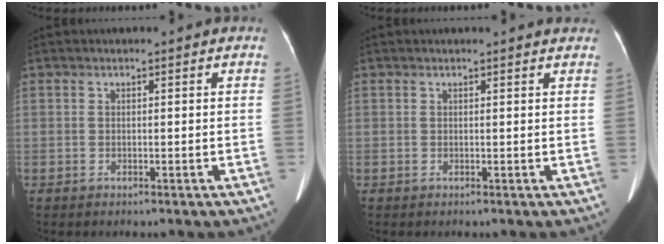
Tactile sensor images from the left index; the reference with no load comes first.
{"total": 2.7, "force": [2.7, 0.5, 0.4], "torque": [-0.010, 0.005, 0.014]}